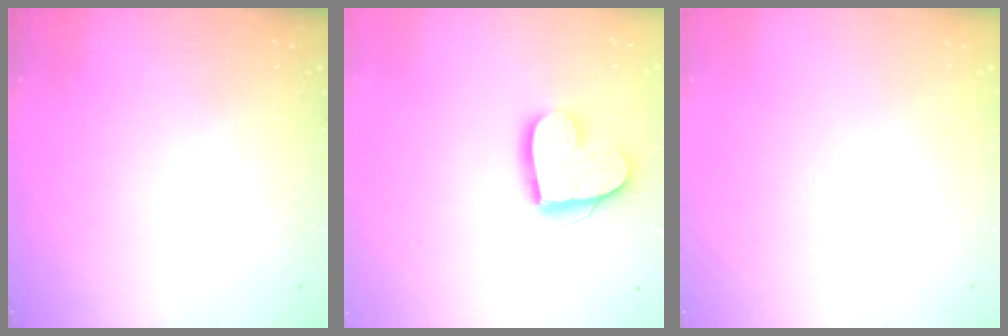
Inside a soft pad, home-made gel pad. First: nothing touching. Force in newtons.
{"total": 14.6, "press": 14.6, "slide": 1.3}
{"total": 0.0}